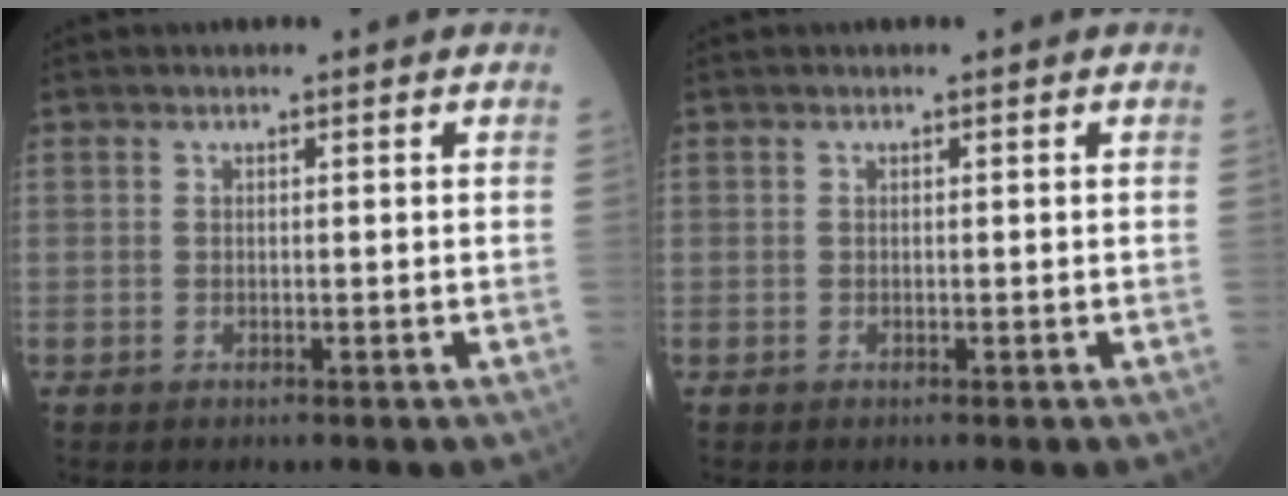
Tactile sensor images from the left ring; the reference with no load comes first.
{"total": 0.0}